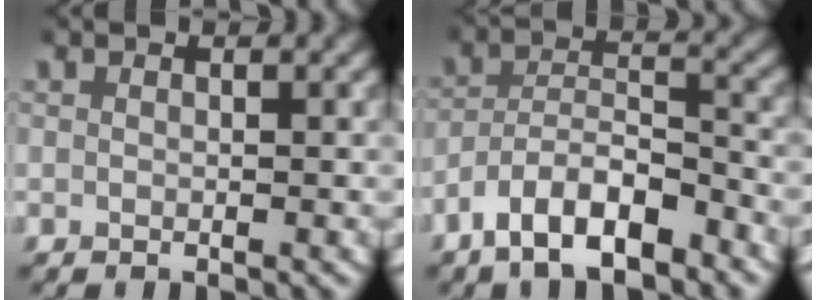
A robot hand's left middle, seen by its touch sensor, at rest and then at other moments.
{"total": 6.6, "force": [-4.7, 3.6, 2.8], "torque": [-0.048, -0.001, -0.091]}